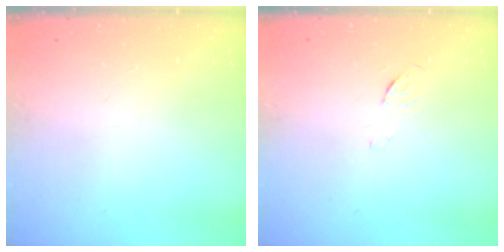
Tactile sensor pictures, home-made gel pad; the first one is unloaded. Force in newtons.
{"total": 3.6, "press": 3.6, "slide": 0.3}